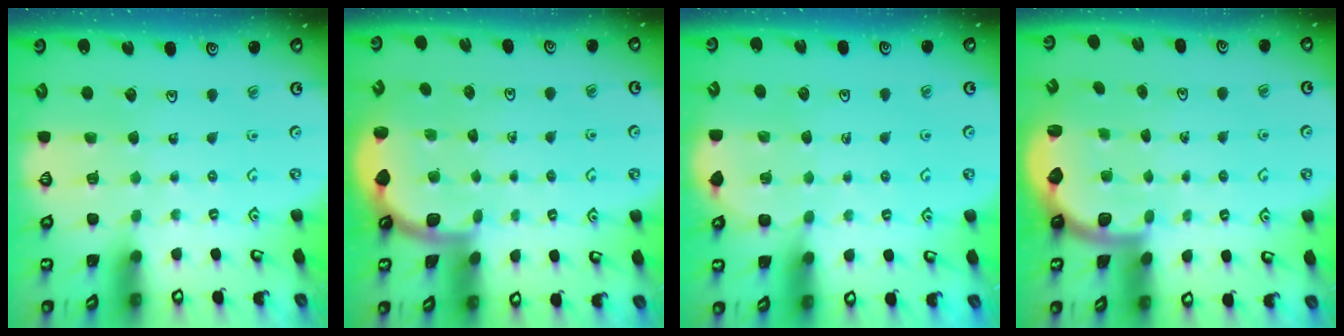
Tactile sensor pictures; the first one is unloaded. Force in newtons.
{"total": 1.9, "press": 1.9, "slide": 0.0}
{"total": 4.4, "press": 3.9, "slide": 1.9}
{"total": 2.1, "press": 2.0, "slide": 0.8}